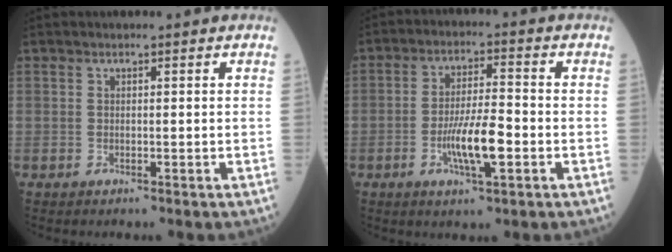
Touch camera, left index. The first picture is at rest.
{"total": 7.5, "force": [-2.4, 1.3, 7.0], "torque": [-0.135, -0.004, -0.044]}